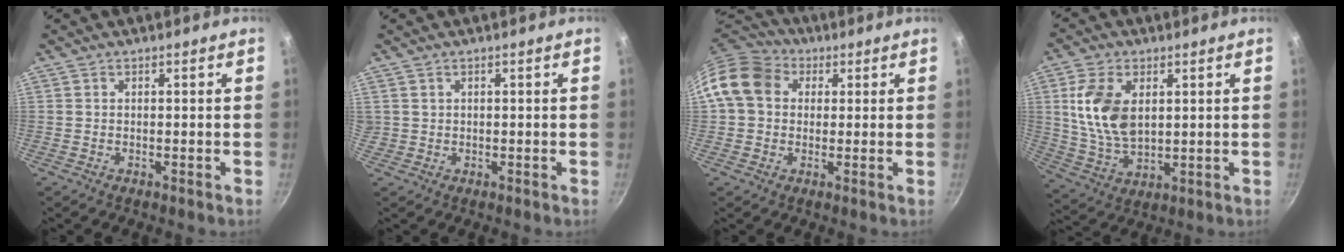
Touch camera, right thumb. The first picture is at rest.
{"total": 0.9, "force": [0.3, 0.8, 0.1], "torque": [0.002, 0.008, 0.008]}
{"total": 11.8, "force": [2.5, 9.6, 6.2], "torque": [-0.092, 0.025, 0.027]}
{"total": 12.3, "force": [2.8, 7.5, 9.3], "torque": [-0.170, -0.020, 0.061]}